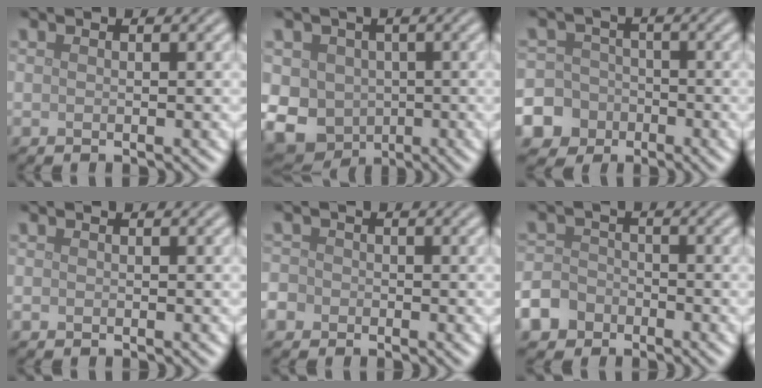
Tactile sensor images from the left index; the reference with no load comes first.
{"total": 8.7, "force": [-1.5, 7.7, 3.9], "torque": [-0.065, -0.009, -0.046]}
{"total": 9.4, "force": [-4.4, 8.2, 1.3], "torque": [-0.039, -0.025, -0.103]}
{"total": 0.0}
{"total": 2.6, "force": [-1.2, 2.1, 0.6], "torque": [-0.003, 0.002, -0.029]}
{"total": 5.1, "force": [-3.3, 3.6, 1.2], "torque": [-0.010, -0.011, -0.065]}